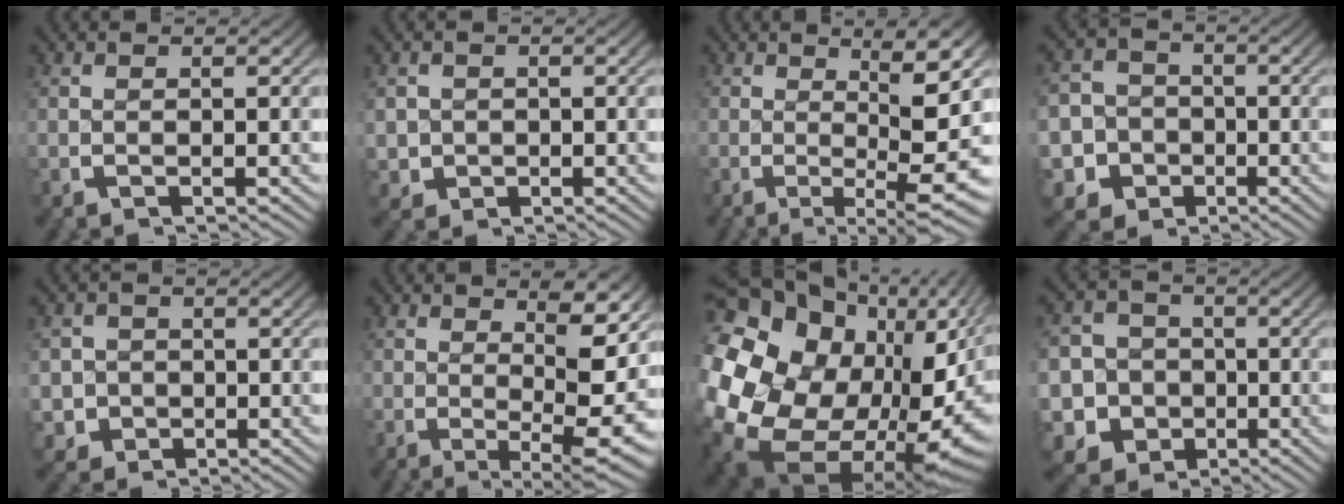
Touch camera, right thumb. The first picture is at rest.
{"total": 3.3, "force": [-0.6, 3.1, 1.0], "torque": [-0.034, -0.024, 0.002]}
{"total": 8.6, "force": [-1.3, 2.9, 7.9], "torque": [-0.116, -0.028, -0.006]}
{"total": 13.8, "force": [-5.2, 12.0, 4.5], "torque": [-0.101, -0.062, -0.085]}
{"total": 5.6, "force": [-1.6, 5.1, 1.8], "torque": [-0.046, -0.031, -0.016]}
{"total": 7.6, "force": [-0.8, 2.5, 7.2], "torque": [-0.104, -0.029, -0.001]}
{"total": 25.3, "force": [-3.2, 17.4, 18.0], "torque": [-0.357, -0.090, -0.009]}
{"total": 15.6, "force": [-6.0, 13.4, 5.3], "torque": [-0.126, -0.073, -0.096]}